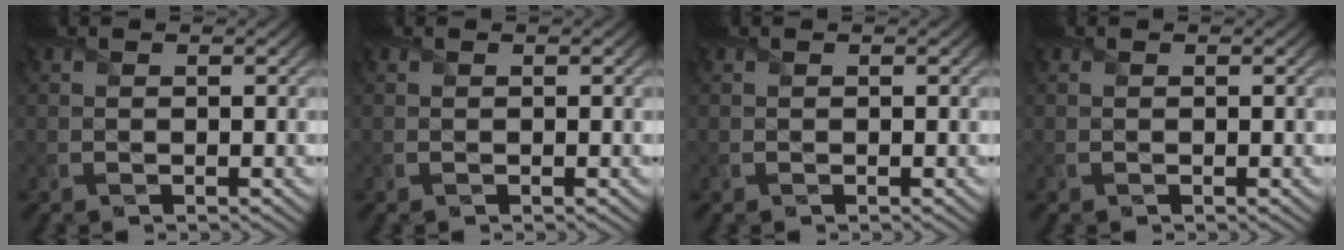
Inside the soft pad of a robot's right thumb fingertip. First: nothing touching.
{"total": 0.0}
{"total": 0.0}
{"total": 0.0}